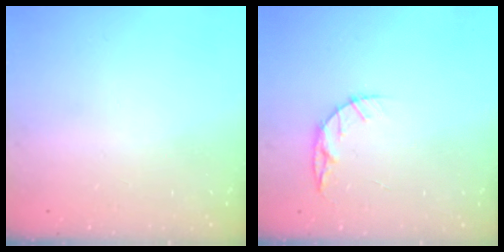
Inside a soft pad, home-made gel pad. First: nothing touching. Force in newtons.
{"total": 5.8, "press": 5.8, "slide": 0.6}